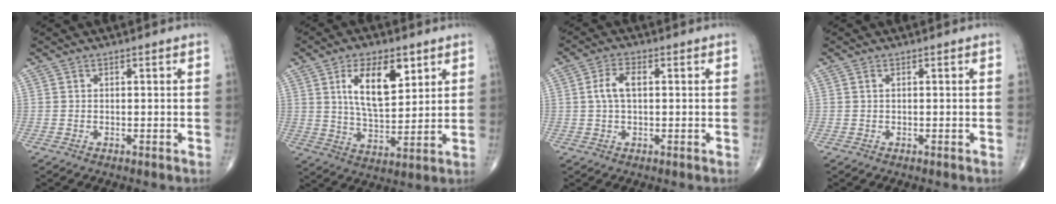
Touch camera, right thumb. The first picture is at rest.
{"total": 12.7, "force": [5.3, 5.9, 9.9], "torque": [-0.144, -0.029, 0.099]}
{"total": 4.7, "force": [0.7, 2.3, 4.0], "torque": [-0.087, 0.010, 0.011]}
{"total": 0.5, "force": [0.2, 0.2, 0.4], "torque": [-0.011, 0.005, 0.004]}